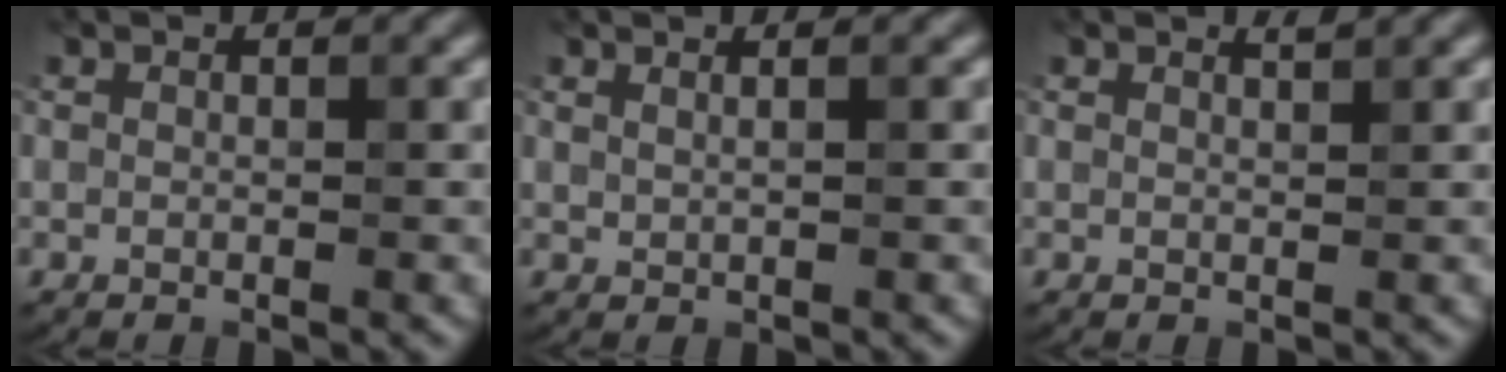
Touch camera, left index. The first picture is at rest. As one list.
[{"total": 2.3, "force": [1.5, 1.2, 1.4], "torque": [-0.001, 0.013, 0.003]}, {"total": 1.0, "force": [0.9, 0.2, 0.4], "torque": [0.000, 0.005, 0.005]}]